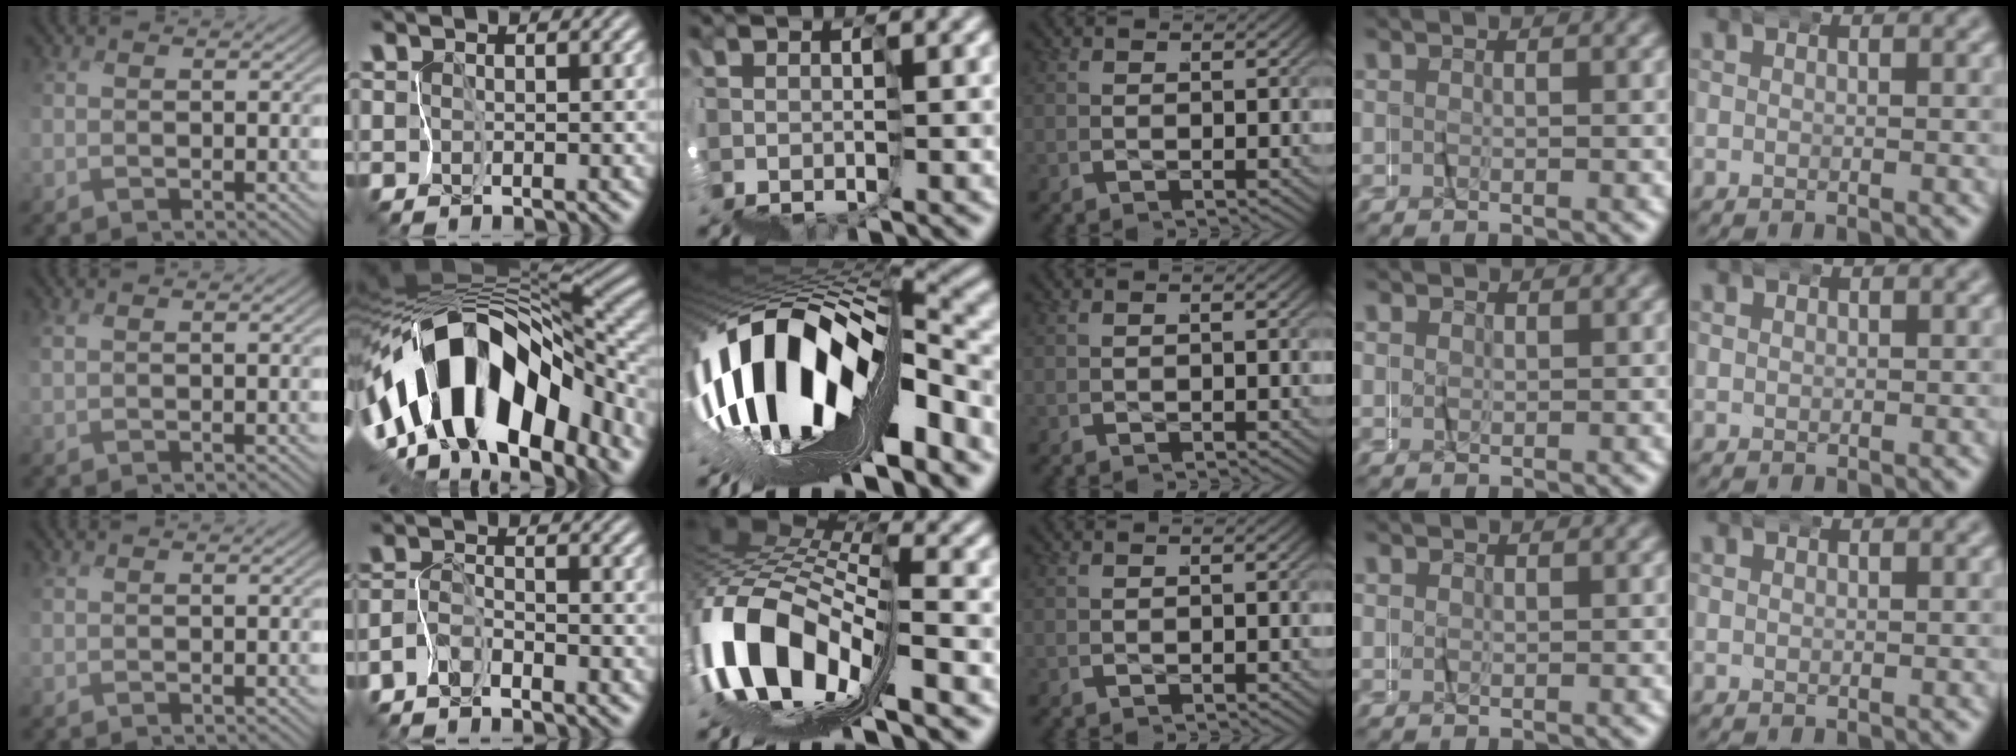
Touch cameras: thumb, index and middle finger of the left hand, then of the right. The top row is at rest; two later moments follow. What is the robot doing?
{"motion": "wrap", "object": "felt sheet"}